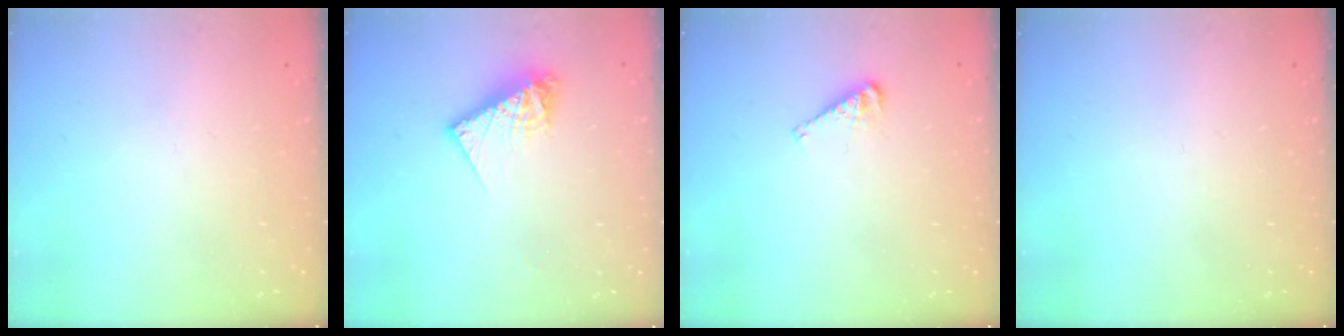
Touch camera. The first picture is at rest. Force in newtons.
{"total": 9.5, "press": 9.5, "slide": 0.9}
{"total": 5.1, "press": 5.0, "slide": 0.4}
{"total": 0.0}